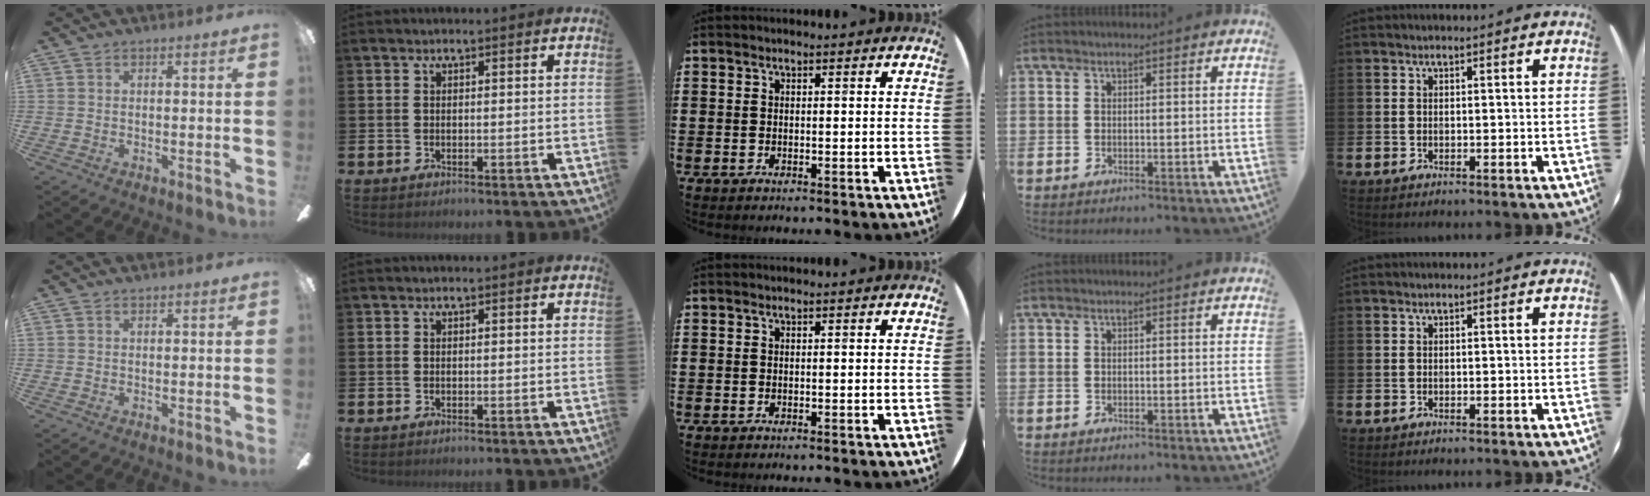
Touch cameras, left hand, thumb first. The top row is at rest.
{}